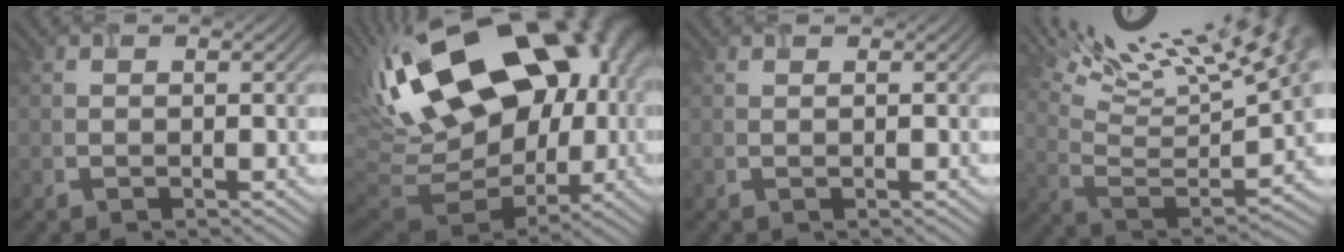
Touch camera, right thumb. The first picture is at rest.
{"total": 21.1, "force": [3.9, 12.9, 16.2], "torque": [-0.282, -0.016, 0.101]}
{"total": 0.0}
{"total": 17.0, "force": [11.2, 4.0, 12.2], "torque": [-0.200, 0.008, 0.174]}